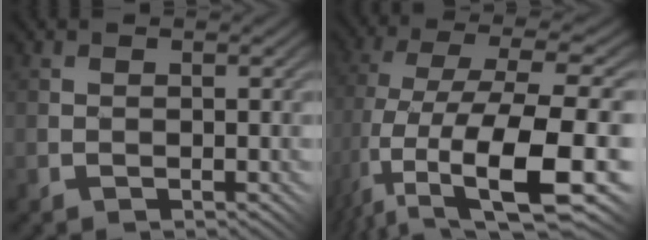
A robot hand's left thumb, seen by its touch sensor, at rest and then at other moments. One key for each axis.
{"total": 14.5, "fx": -4.5, "fy": 5.3, "fz": 12.7, "tx": -0.263, "ty": 0.002, "tz": -0.072}